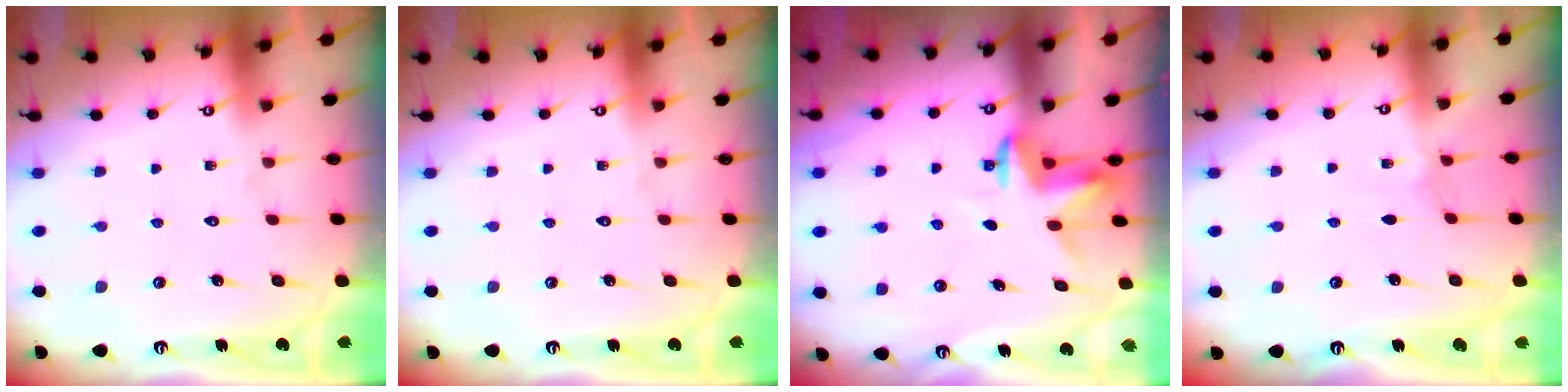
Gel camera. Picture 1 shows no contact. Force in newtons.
{"total": 0.0}
{"total": 4.0, "press": 4.0, "slide": 0.2}
{"total": 0.7, "press": 0.6, "slide": 0.3}